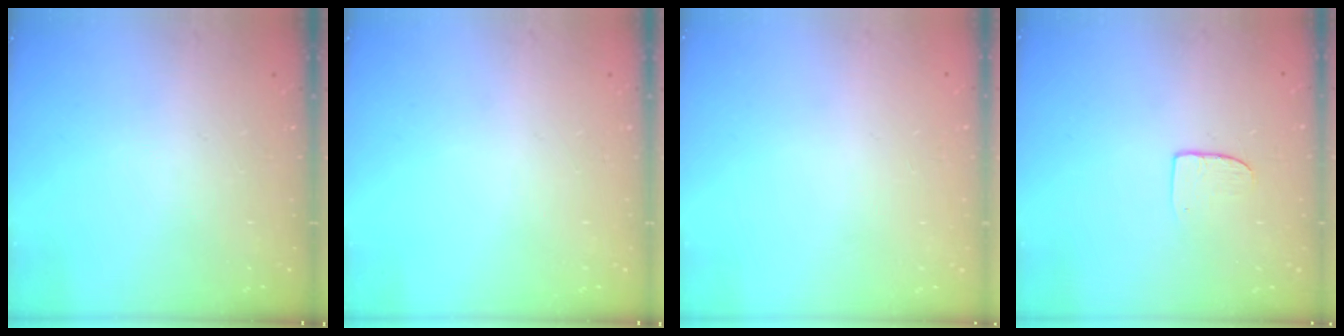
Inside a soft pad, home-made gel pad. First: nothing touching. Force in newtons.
{"total": 0.0}
{"total": 0.0}
{"total": 6.3, "press": 6.3, "slide": 0.6}